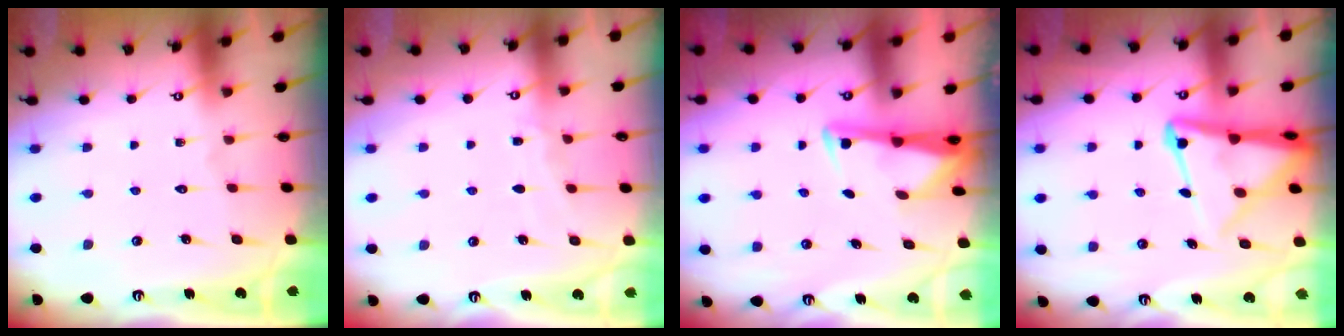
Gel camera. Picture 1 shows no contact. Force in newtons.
{"total": 3.4, "press": 3.4, "slide": 0.4}
{"total": 2.9, "press": 2.8, "slide": 0.5}
{"total": 9.4, "press": 9.3, "slide": 1.0}